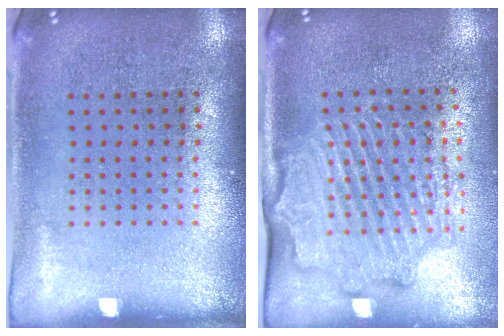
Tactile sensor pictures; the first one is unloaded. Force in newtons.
{"total": 2.2, "press": 2.2, "slide": 0.2}